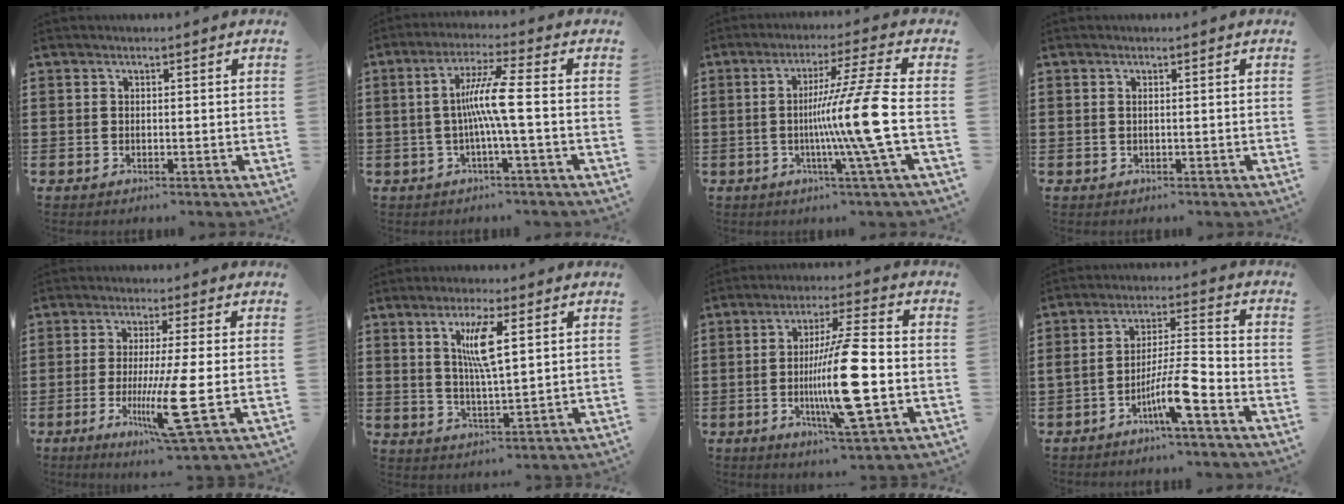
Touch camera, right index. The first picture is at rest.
{"total": 7.5, "force": [-0.7, -0.5, 7.5], "torque": [-0.143, -0.005, -0.024]}
{"total": 12.5, "force": [-1.2, -1.8, 12.3], "torque": [-0.210, -0.021, -0.038]}
{"total": 0.6, "force": [-0.1, -0.1, 0.6], "torque": [-0.011, -0.004, 0.000]}
{"total": 10.0, "force": [-2.4, -0.6, 9.7], "torque": [-0.191, -0.031, -0.047]}
{"total": 6.5, "force": [2.2, 1.2, 6.0], "torque": [-0.123, 0.003, 0.035]}
{"total": 14.2, "force": [-2.6, 2.0, 13.8], "torque": [-0.269, -0.016, -0.055]}
{"total": 9.0, "force": [-4.7, 1.2, 7.6], "torque": [-0.144, 0.001, -0.088]}